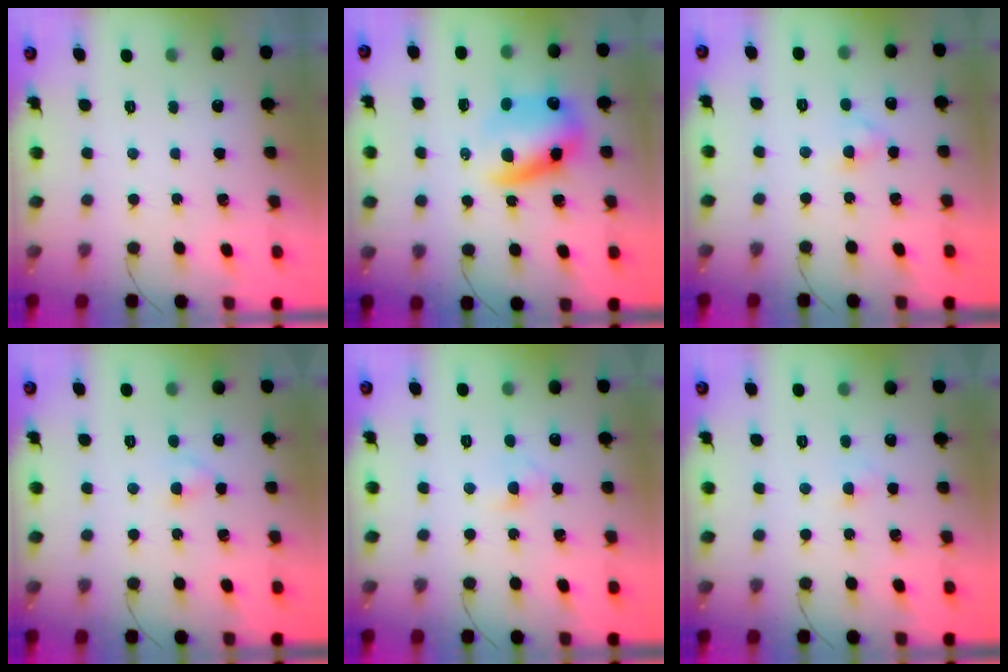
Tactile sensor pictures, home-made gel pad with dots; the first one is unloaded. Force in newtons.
{"total": 11.9, "press": 11.5, "slide": 3.0}
{"total": 3.3, "press": 3.1, "slide": 1.2}
{"total": 2.7, "press": 2.6, "slide": 1.0}
{"total": 3.2, "press": 3.0, "slide": 1.1}
{"total": 2.6, "press": 2.4, "slide": 0.9}